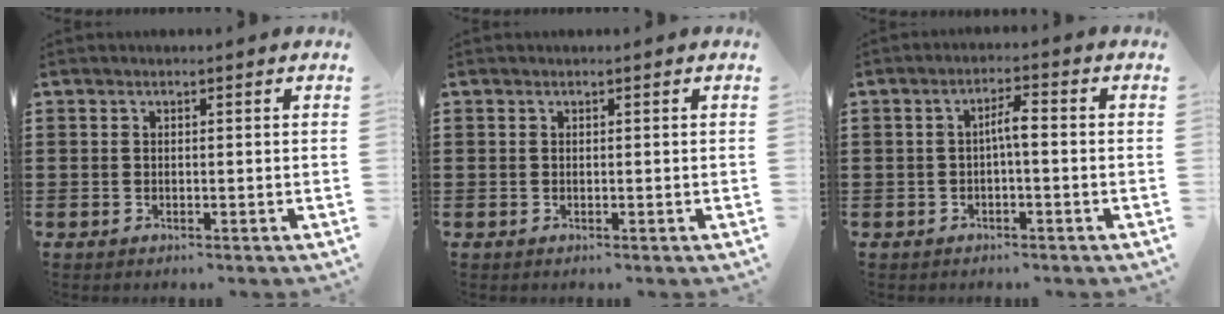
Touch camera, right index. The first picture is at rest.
{"total": 0.0}
{"total": 3.1, "force": [-0.4, 0.5, 3.0], "torque": [-0.057, 0.006, -0.011]}